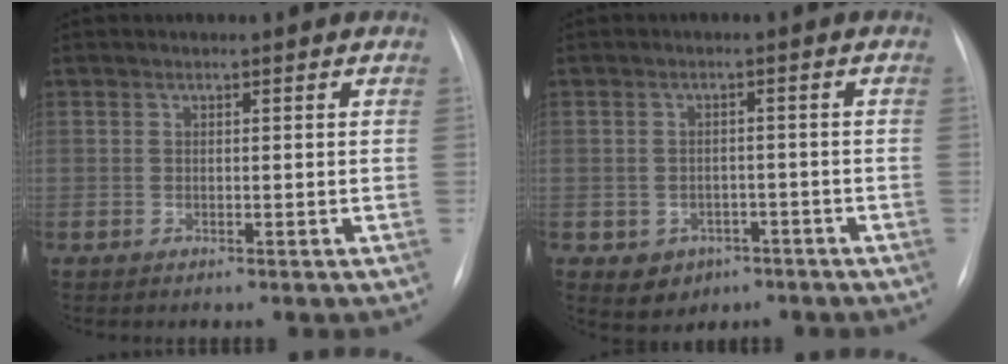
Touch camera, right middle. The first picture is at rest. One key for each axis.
{"total": 4.3, "fx": -2.1, "fy": 3.6, "fz": 1.2, "tx": -0.014, "ty": 0.009, "tz": -0.016}